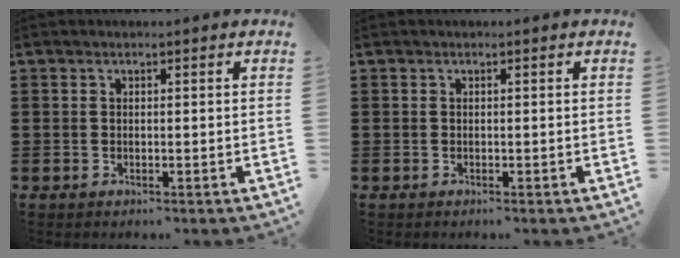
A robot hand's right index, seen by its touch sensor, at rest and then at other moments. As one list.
[{"total": 0.0}]